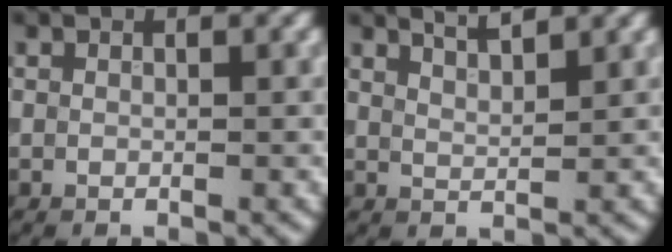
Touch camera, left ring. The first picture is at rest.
{"total": 3.1, "force": [2.5, 0.8, 1.6], "torque": [0.000, 0.015, 0.021]}